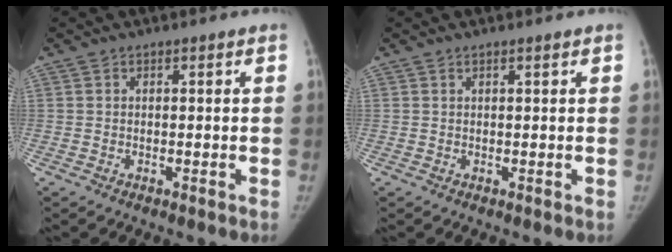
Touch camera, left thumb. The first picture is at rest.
{"total": 0.7, "force": [0.6, 0.0, 0.4], "torque": [-0.010, -0.001, 0.013]}